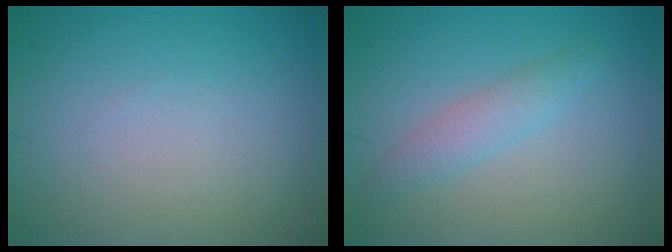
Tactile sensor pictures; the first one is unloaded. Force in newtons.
{"total": 2.1, "press": 2.1, "slide": 0.2}